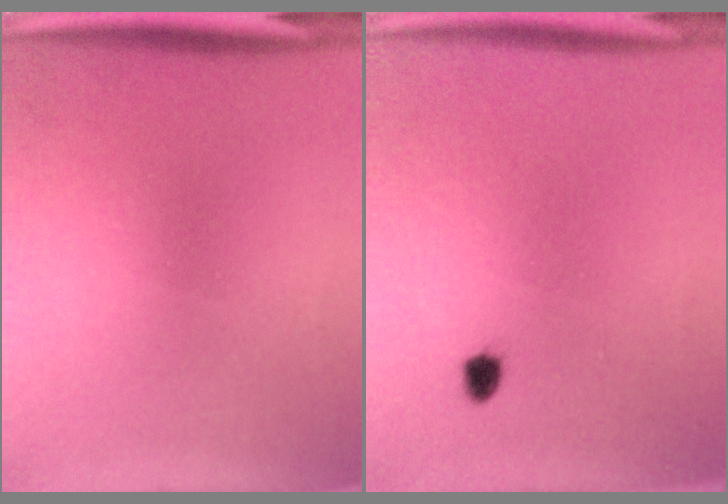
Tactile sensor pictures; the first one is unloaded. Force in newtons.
{"total": 1.2}